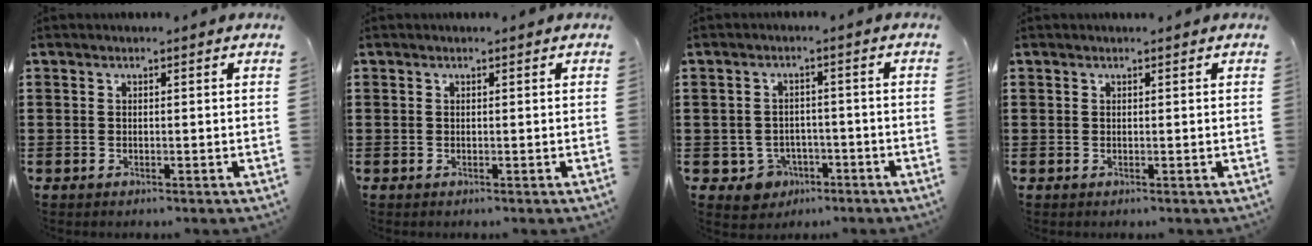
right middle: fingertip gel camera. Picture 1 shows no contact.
{"total": 0.0}
{"total": 3.6, "force": [-2.4, 2.6, 0.8], "torque": [-0.033, 0.000, -0.049]}
{"total": 0.0}